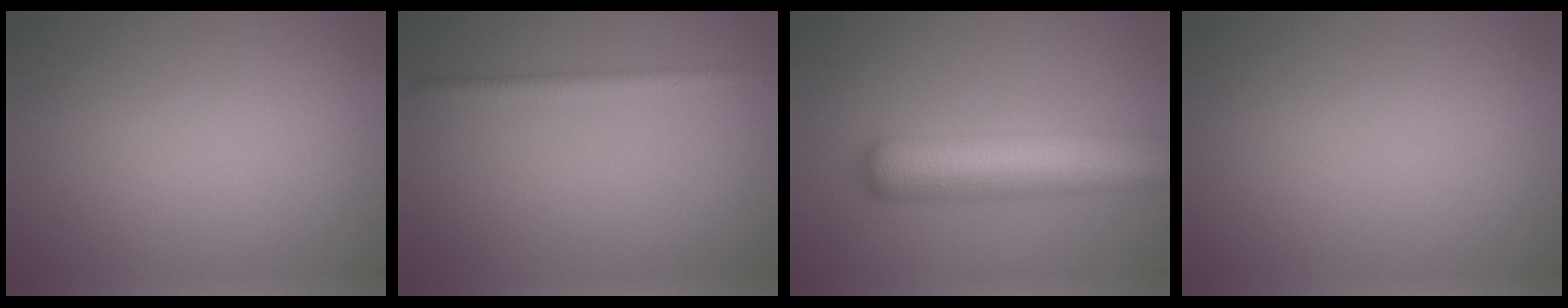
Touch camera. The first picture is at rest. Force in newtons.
{"total": 1.6, "press": 1.6, "slide": 0.1}
{"total": 8.7, "press": 8.7, "slide": 0.2}
{"total": 0.0}